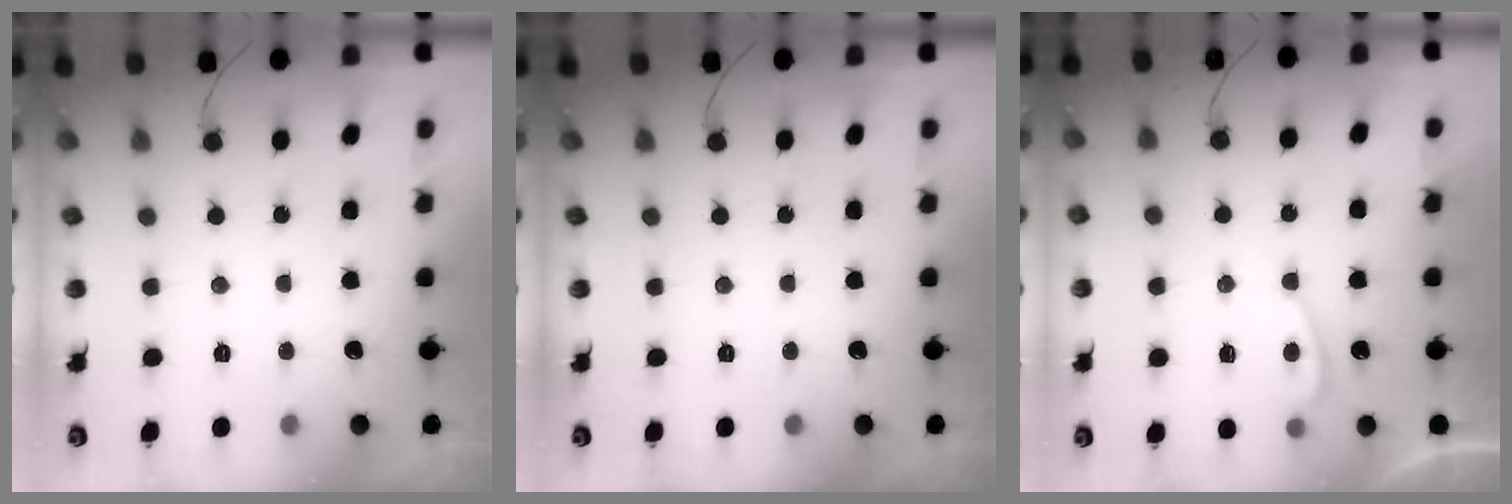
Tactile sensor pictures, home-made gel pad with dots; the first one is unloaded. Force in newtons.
{"total": 0.0}
{"total": 3.2, "press": 3.1, "slide": 0.8}